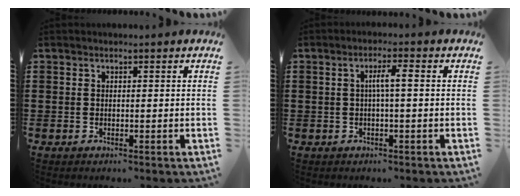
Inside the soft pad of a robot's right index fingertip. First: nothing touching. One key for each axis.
{"total": 3.1, "fx": 0.0, "fy": 0.3, "fz": 3.1, "tx": -0.057, "ty": 0.003, "tz": -0.003}